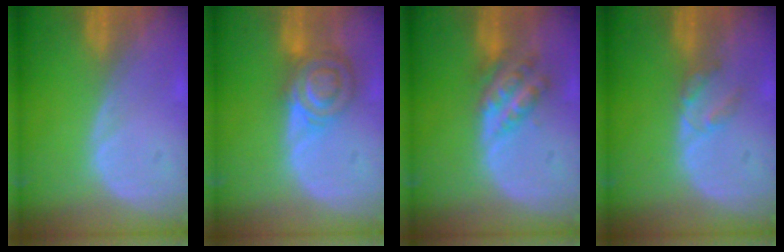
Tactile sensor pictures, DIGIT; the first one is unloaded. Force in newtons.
{"total": 7.3, "press": 6.3, "slide": 3.7}
{"total": 6.1, "press": 5.4, "slide": 3.0}
{"total": 2.5, "press": 2.5, "slide": 0.3}